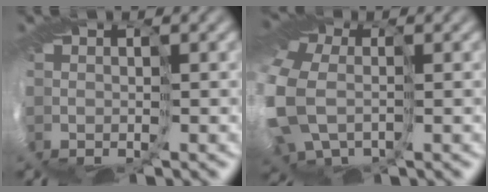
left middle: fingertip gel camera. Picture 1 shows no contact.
{"total": 12.1, "force": [-0.6, 9.6, 7.3], "torque": [-0.204, -0.027, -0.006]}